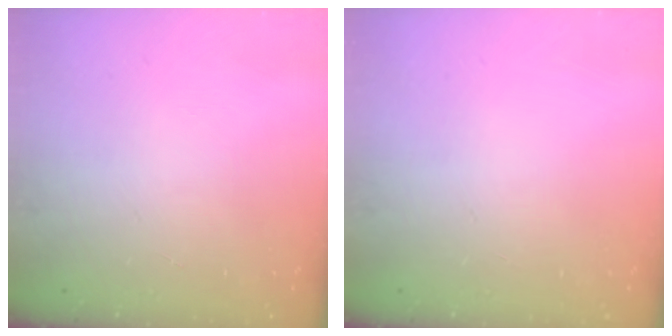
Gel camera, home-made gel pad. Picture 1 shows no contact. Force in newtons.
{"total": 0.0}